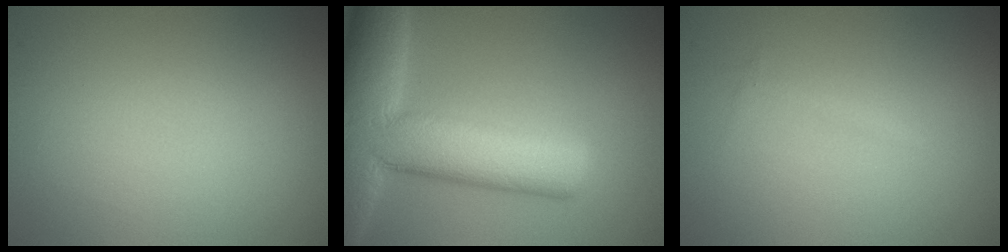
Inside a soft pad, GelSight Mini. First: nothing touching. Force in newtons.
{"total": 12.1, "press": 12.1, "slide": 0.9}
{"total": 0.5, "press": 0.5, "slide": 0.0}